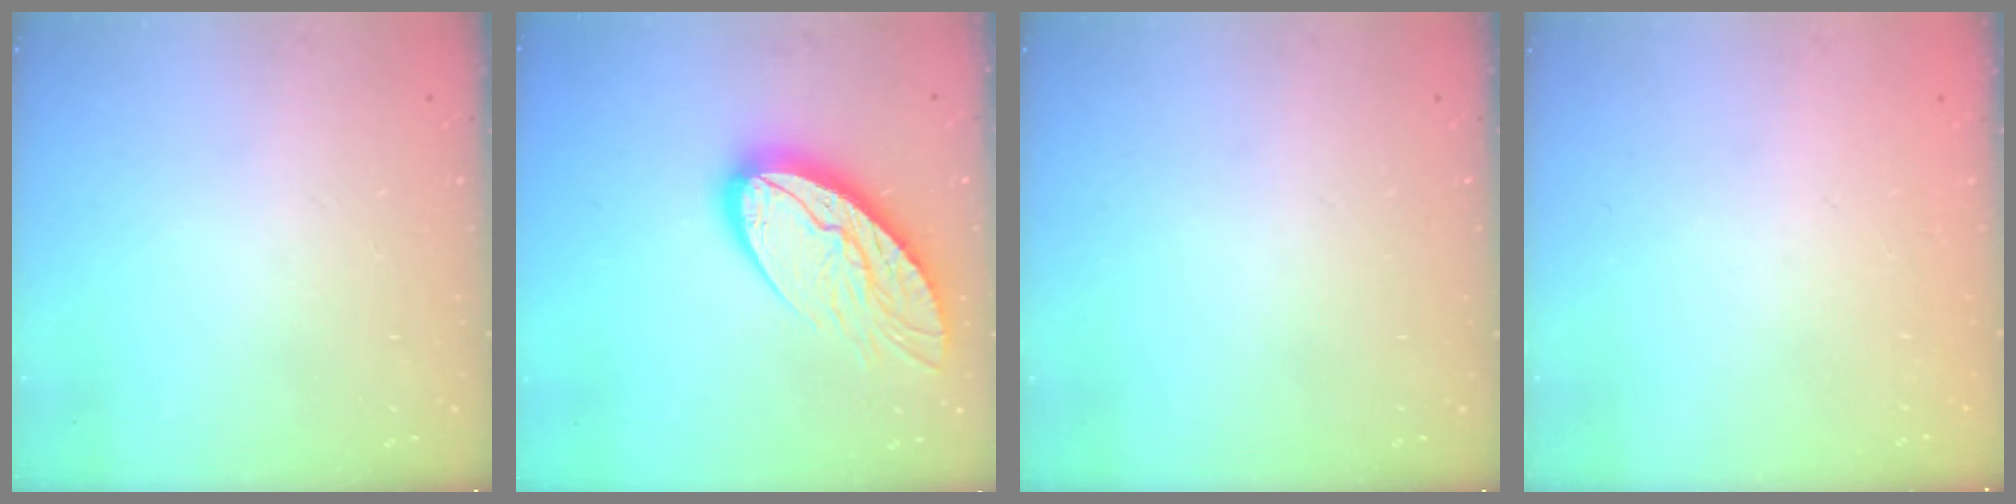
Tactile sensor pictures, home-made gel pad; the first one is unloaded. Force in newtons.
{"total": 14.9, "press": 14.8, "slide": 1.8}
{"total": 0.0}
{"total": 0.0}